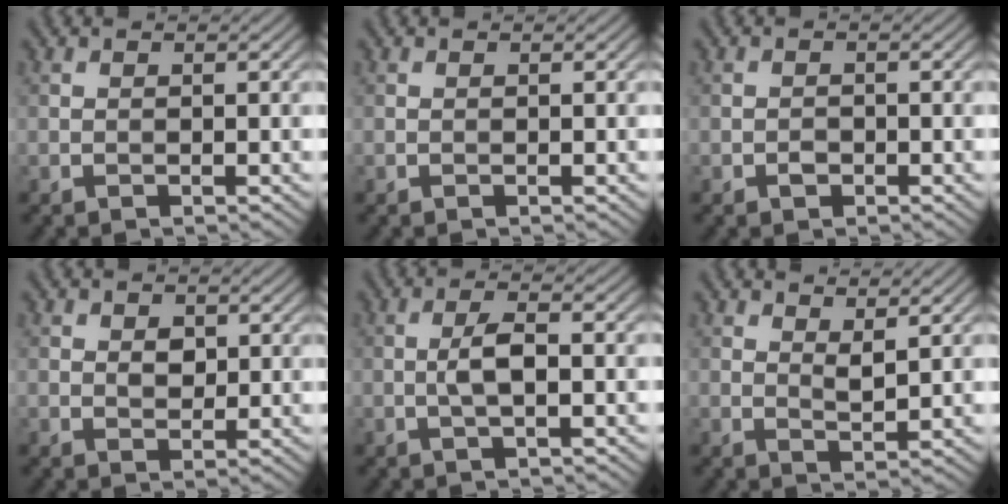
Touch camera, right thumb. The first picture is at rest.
{"total": 0.0}
{"total": 1.1, "force": [-0.6, 0.8, 0.6], "torque": [-0.009, -0.001, -0.012]}
{"total": 2.1, "force": [0.8, 1.5, 1.3], "torque": [-0.027, -0.004, 0.012]}
{"total": 3.3, "force": [-0.4, 0.8, 3.1], "torque": [-0.065, 0.007, -0.011]}
{"total": 2.6, "force": [1.9, 0.7, 1.7], "torque": [-0.033, -0.007, 0.037]}